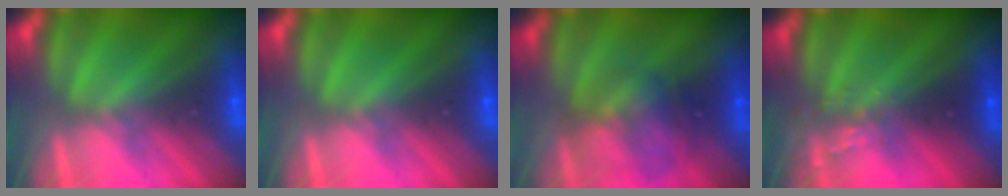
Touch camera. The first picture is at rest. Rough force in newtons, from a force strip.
{"total": 0.0}
{"total": 2.3}
{"total": 2.6}